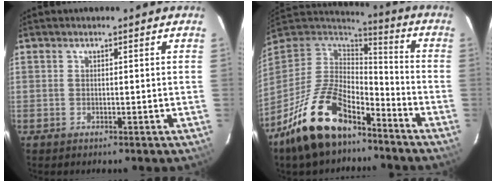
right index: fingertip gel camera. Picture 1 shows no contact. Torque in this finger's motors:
{"motor_torque": [1.11, -1.02, 0.90, 0.21]}